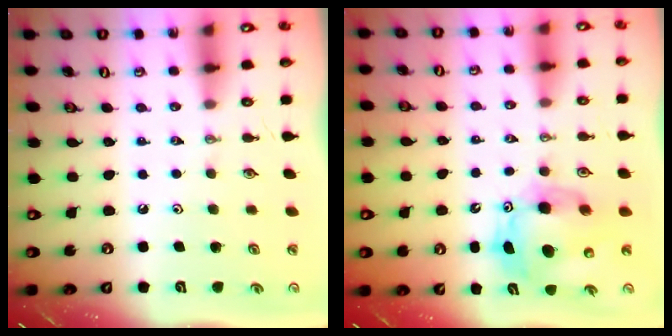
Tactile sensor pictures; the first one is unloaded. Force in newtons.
{"total": 10.9, "press": 10.7, "slide": 2.0}